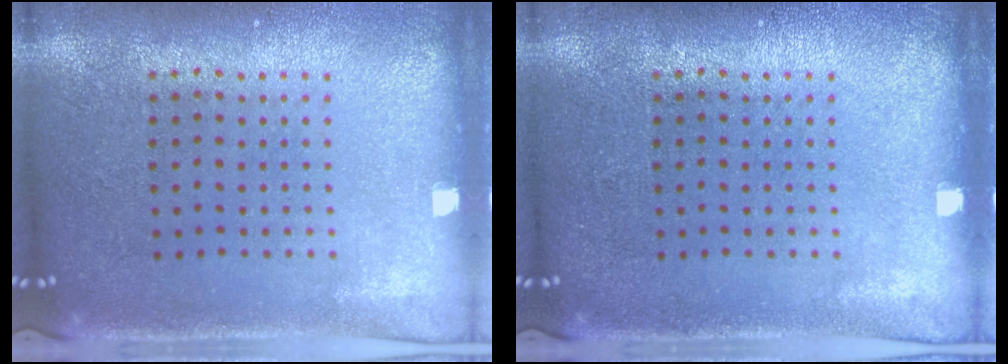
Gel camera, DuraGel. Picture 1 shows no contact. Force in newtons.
{"total": 0.0}